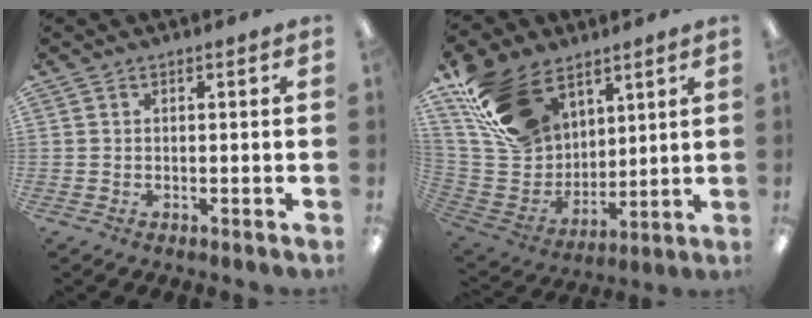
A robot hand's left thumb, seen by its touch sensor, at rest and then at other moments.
{"total": 21.1, "force": [12.7, 13.3, 10.4], "torque": [-0.227, -0.055, 0.243]}